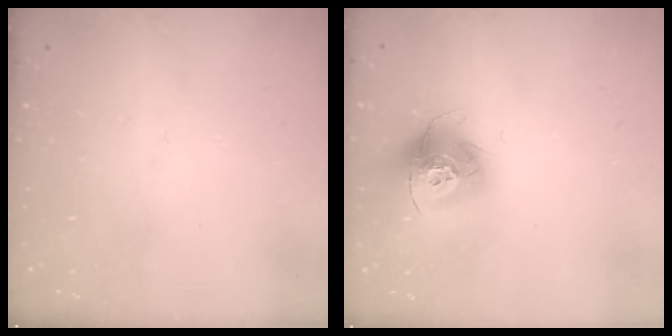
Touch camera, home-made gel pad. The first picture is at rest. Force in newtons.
{"total": 14.1, "press": 14.1, "slide": 1.3}